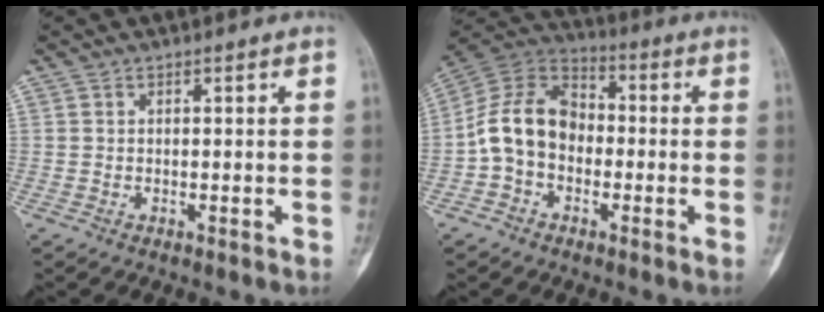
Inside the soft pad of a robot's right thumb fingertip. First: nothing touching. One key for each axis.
{"total": 12.9, "fx": -2.1, "fy": 9.6, "fz": 8.3, "tx": -0.140, "ty": 0.041, "tz": -0.052}